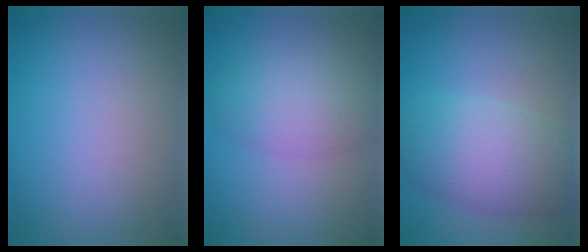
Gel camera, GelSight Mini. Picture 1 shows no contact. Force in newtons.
{"total": 3.8, "press": 3.8, "slide": 0.2}
{"total": 6.6, "press": 6.6, "slide": 0.4}